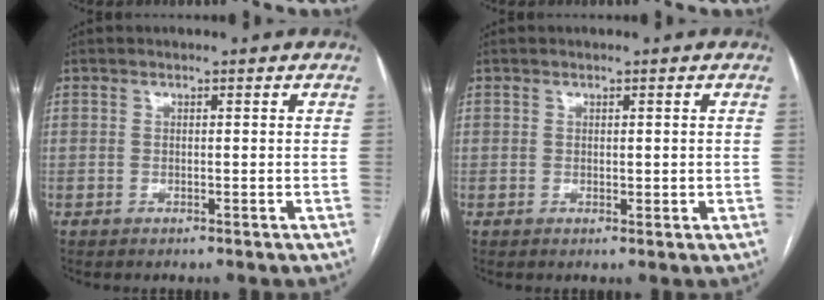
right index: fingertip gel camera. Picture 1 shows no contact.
{"total": 1.3, "force": [0.1, 0.7, 1.1], "torque": [-0.016, -0.003, 0.005]}